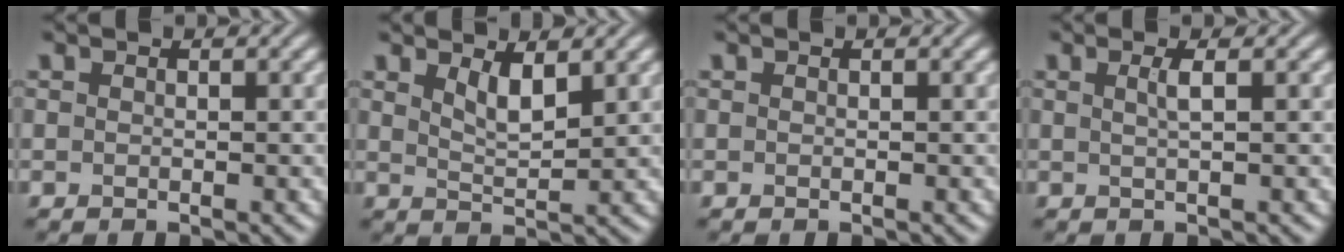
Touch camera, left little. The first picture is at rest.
{"total": 2.5, "force": [1.5, 0.7, 1.8], "torque": [-0.035, -0.008, 0.031]}
{"total": 0.0}
{"total": 1.6, "force": [0.4, 0.4, 1.4], "torque": [-0.024, 0.003, 0.004]}